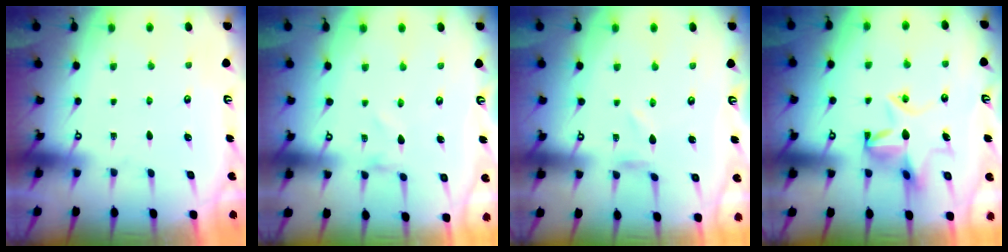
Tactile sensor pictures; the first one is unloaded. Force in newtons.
{"total": 0.5, "press": 0.5, "slide": 0.1}
{"total": 0.9, "press": 0.8, "slide": 0.1}
{"total": 8.6, "press": 8.5, "slide": 1.3}